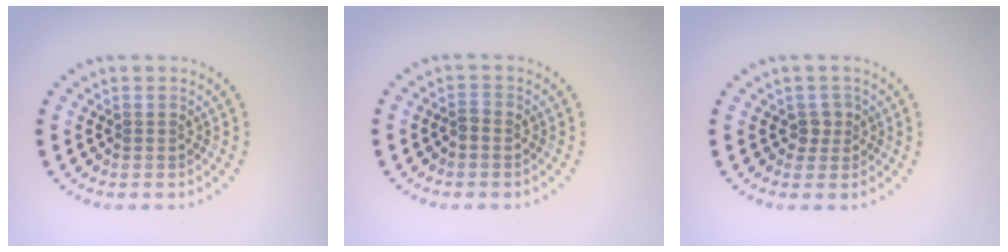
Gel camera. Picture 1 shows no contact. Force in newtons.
{"total": 0.9, "press": 0.7, "slide": 0.5}
{"total": 1.4, "press": 1.1, "slide": 0.9}